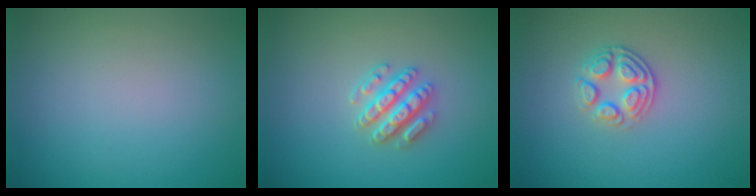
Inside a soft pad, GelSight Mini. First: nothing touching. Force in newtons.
{"total": 3.5, "press": 3.1, "slide": 1.5}
{"total": 2.6, "press": 2.4, "slide": 1.1}